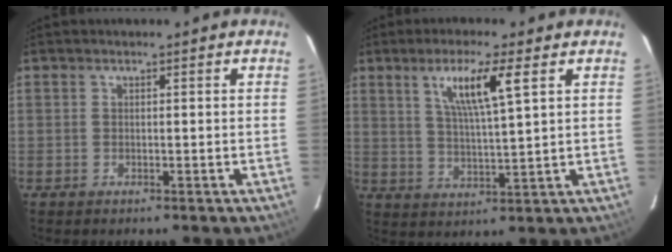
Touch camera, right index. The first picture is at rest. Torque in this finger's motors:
{"motor_torque": [0.22, 0.43, 0.24, 0.11]}